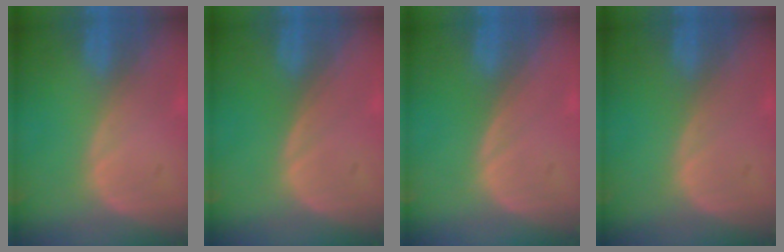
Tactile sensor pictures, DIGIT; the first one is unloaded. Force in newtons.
{"total": 0.0}
{"total": 0.0}
{"total": 0.0}